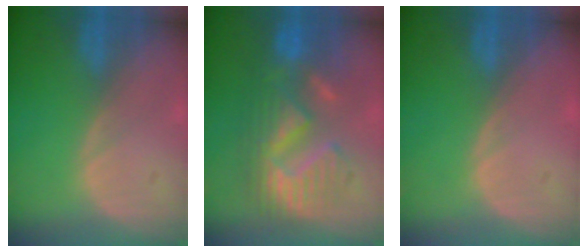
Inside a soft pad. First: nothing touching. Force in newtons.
{"total": 9.7, "press": 9.7, "slide": 0.5}
{"total": 0.0}